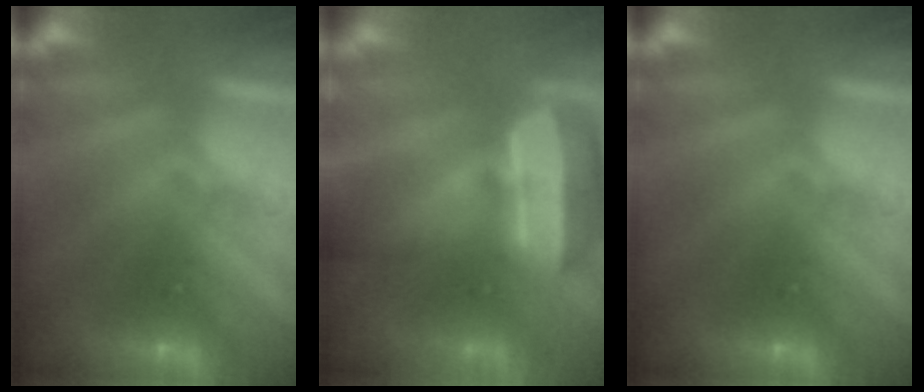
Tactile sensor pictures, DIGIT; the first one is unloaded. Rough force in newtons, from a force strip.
{"total": 9.2}
{"total": 0.0}